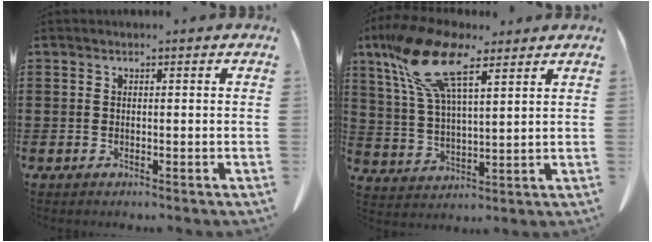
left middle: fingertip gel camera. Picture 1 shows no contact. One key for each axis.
{"total": 13.0, "fx": 8.2, "fy": 4.0, "fz": 9.3, "tx": -0.213, "ty": -0.012, "tz": 0.146}